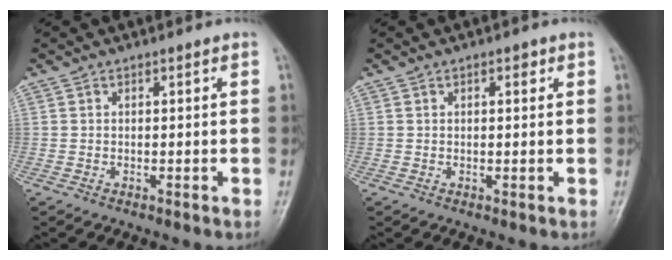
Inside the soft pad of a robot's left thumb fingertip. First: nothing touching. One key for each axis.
{"total": 1.6, "fx": 0.7, "fy": 0.7, "fz": 1.2, "tx": -0.012, "ty": 0.001, "tz": 0.008}